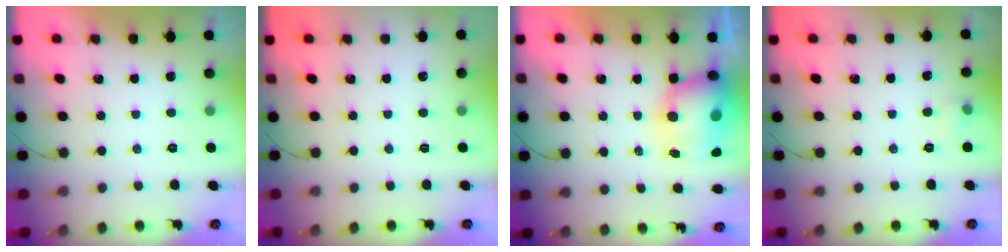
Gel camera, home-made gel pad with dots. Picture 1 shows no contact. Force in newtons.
{"total": 0.0}
{"total": 11.3, "press": 10.9, "slide": 2.9}
{"total": 7.7, "press": 3.2, "slide": 7.0}